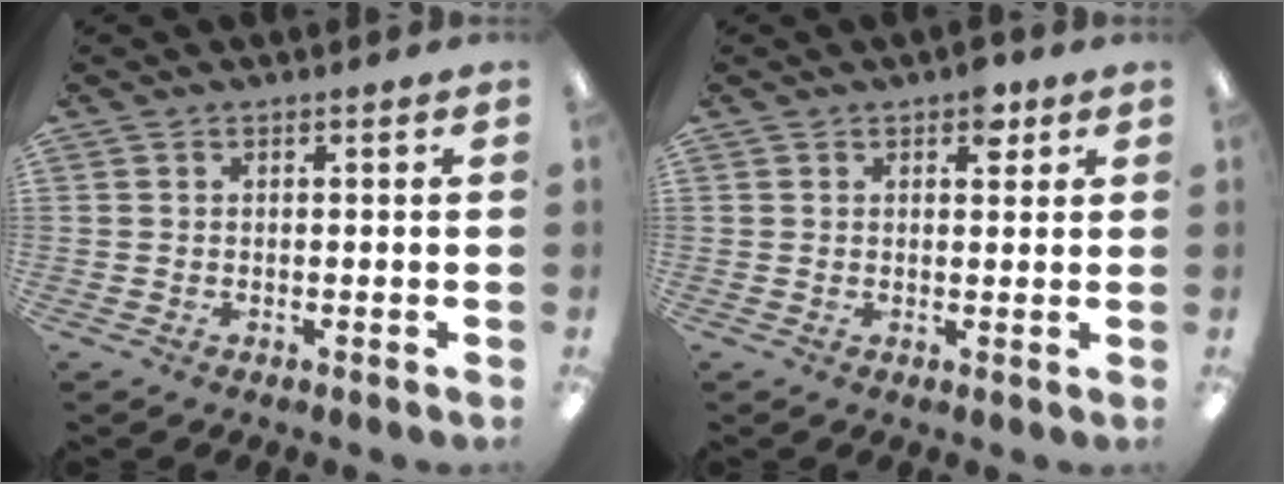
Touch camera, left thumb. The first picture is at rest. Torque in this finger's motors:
{"motor_torque": [0.34, 0.11, 0.32, -0.41, 0.00]}